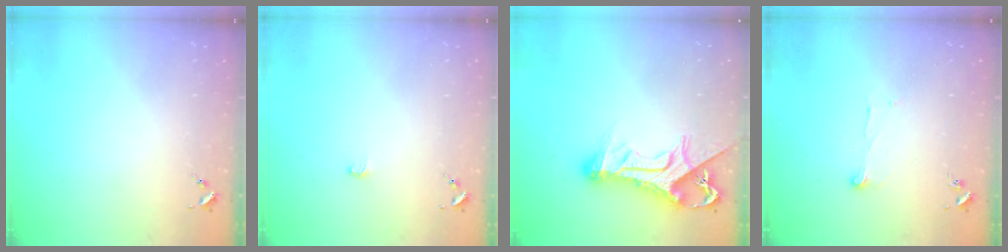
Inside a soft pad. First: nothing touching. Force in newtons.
{"total": 2.2, "press": 2.2, "slide": 0.2}
{"total": 16.2, "press": 16.1, "slide": 1.6}
{"total": 5.4, "press": 5.4, "slide": 0.2}